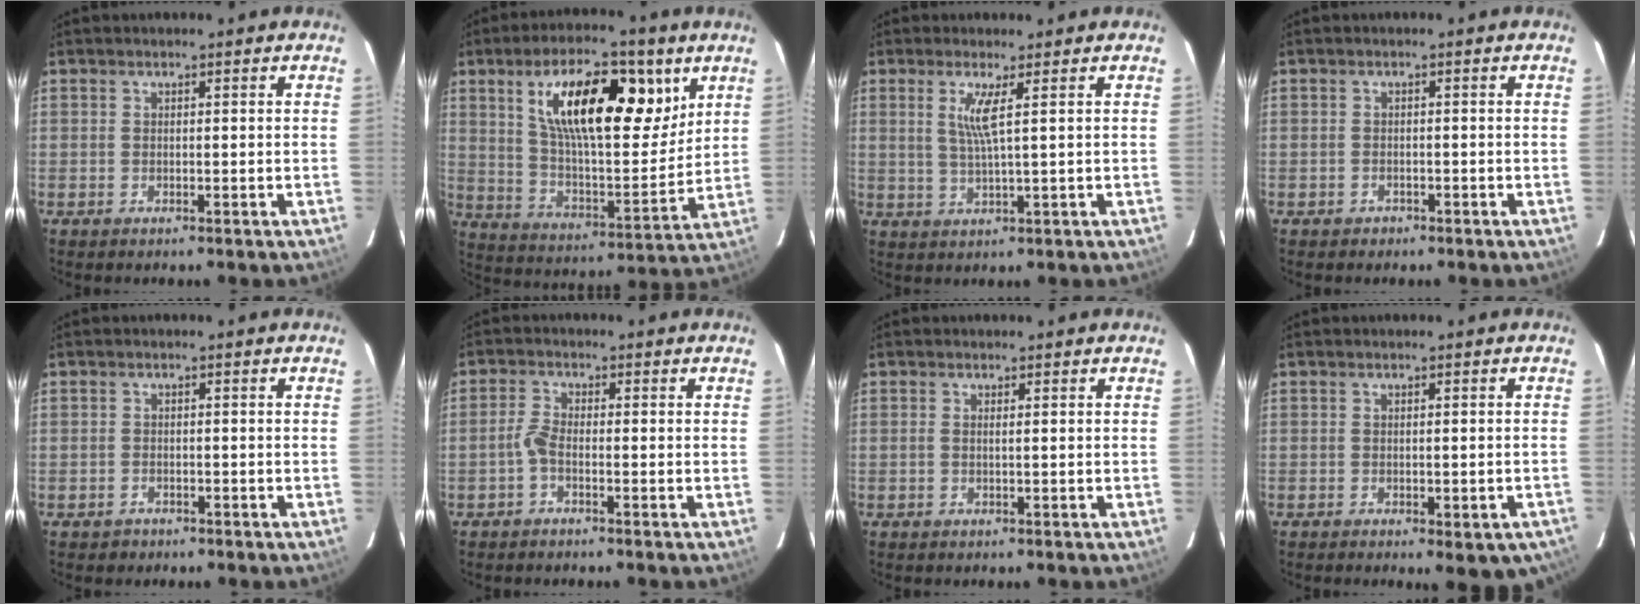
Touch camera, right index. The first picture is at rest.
{"total": 21.1, "force": [9.3, 8.2, 17.1], "torque": [-0.282, 0.012, 0.159]}
{"total": 4.2, "force": [1.5, -0.6, 3.9], "torque": [-0.075, -0.009, 0.029]}
{"total": 1.7, "force": [-1.0, 1.4, 0.3], "torque": [-0.008, 0.003, -0.008]}
{"total": 2.0, "force": [-1.2, 1.5, 0.2], "torque": [-0.009, 0.004, -0.012]}
{"total": 2.3, "force": [-1.3, 0.6, 1.8], "torque": [-0.049, 0.005, -0.030]}
{"total": 0.6, "force": [0.0, -0.3, 0.5], "torque": [-0.010, -0.001, -0.001]}
{"total": 7.8, "force": [-5.0, 2.8, 5.4], "torque": [-0.062, -0.012, -0.054]}